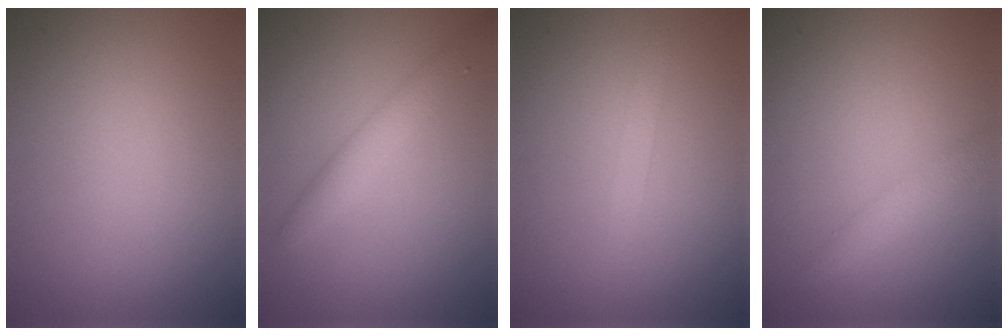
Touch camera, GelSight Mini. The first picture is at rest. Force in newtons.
{"total": 2.8, "press": 2.8, "slide": 0.1}
{"total": 1.1, "press": 1.1, "slide": 0.0}
{"total": 1.9, "press": 1.9, "slide": 0.1}